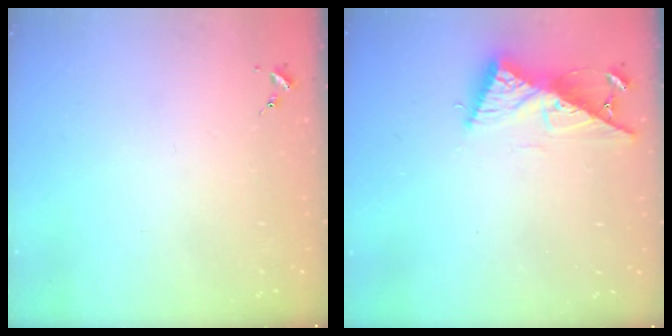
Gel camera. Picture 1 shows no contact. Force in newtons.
{"total": 9.6, "press": 9.6, "slide": 0.2}